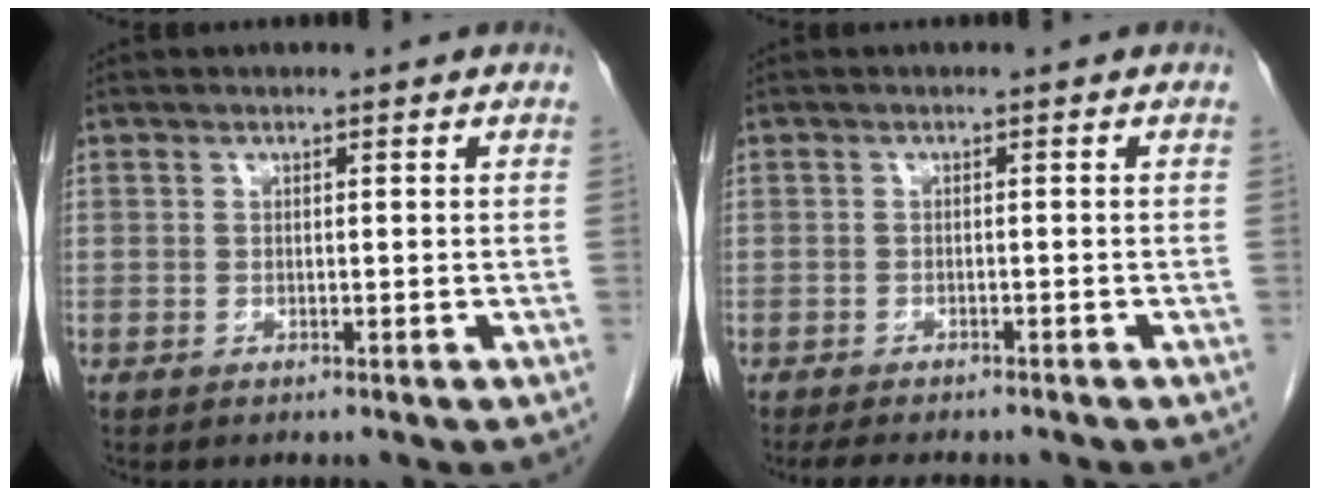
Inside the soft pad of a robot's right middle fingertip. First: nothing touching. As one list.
[{"total": 7.4, "force": [-6.3, 1.9, 3.3], "torque": [-0.043, -0.006, -0.083]}]